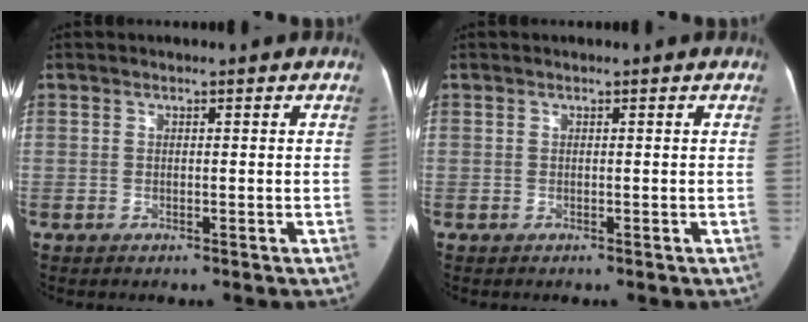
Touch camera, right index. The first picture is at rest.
{"total": 0.0}